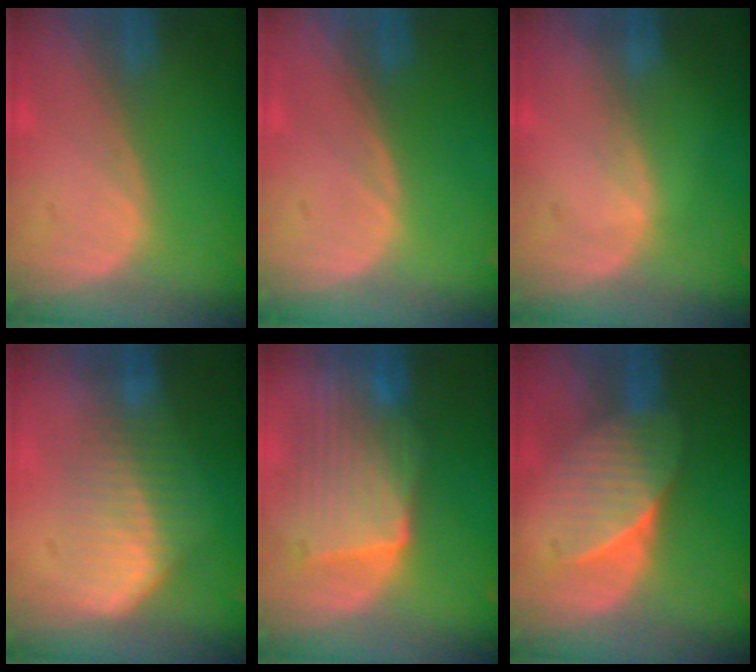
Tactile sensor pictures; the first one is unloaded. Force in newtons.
{"total": 0.0}
{"total": 0.6, "press": 0.5, "slide": 0.2}
{"total": 7.4, "press": 6.4, "slide": 3.7}
{"total": 9.7, "press": 8.8, "slide": 4.1}
{"total": 7.5, "press": 6.8, "slide": 3.2}